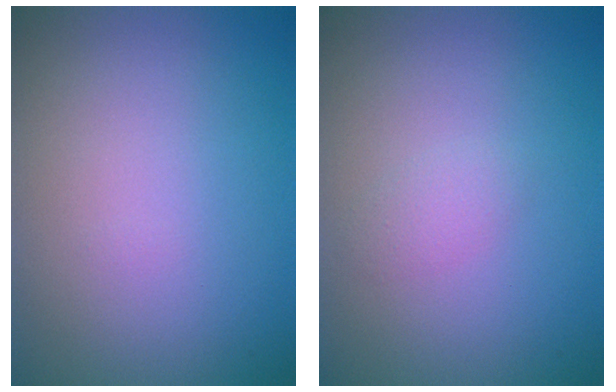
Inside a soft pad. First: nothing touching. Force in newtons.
{"total": 1.1, "press": 1.1, "slide": 0.1}